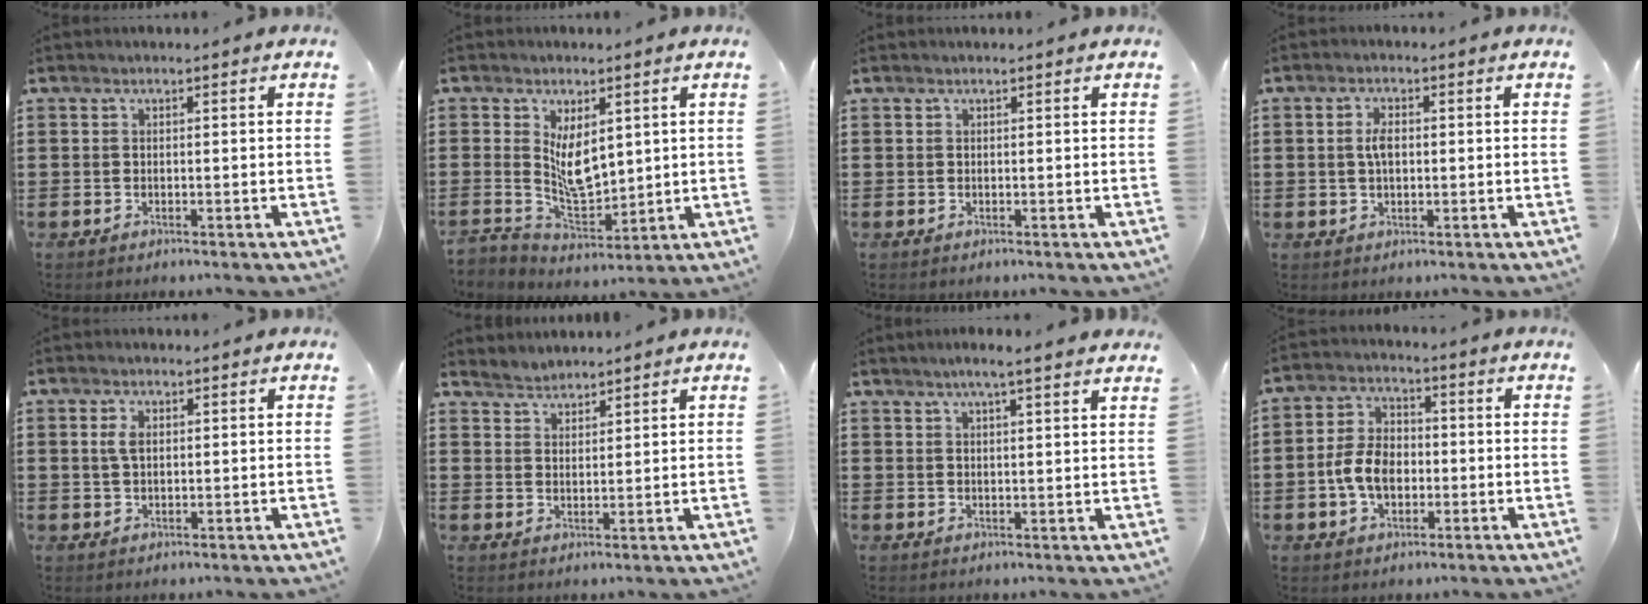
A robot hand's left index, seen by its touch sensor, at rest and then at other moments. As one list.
[{"total": 6.4, "force": [1.7, 4.2, 4.5], "torque": [-0.079, 0.000, 0.031]}, {"total": 0.0}, {"total": 3.2, "force": [0.4, 1.3, 2.9], "torque": [-0.060, 0.006, 0.005]}, {"total": 2.6, "force": [0.7, 1.3, 2.1], "torque": [-0.047, 0.008, 0.011]}, {"total": 2.3, "force": [2.2, 0.3, -0.6], "torque": [0.003, -0.002, 0.044]}, {"total": 3.3, "force": [2.8, -0.2, 1.7], "torque": [-0.042, -0.001, 0.049]}, {"total": 7.0, "force": [-1.4, 4.7, 5.1], "torque": [-0.120, 0.005, -0.033]}]